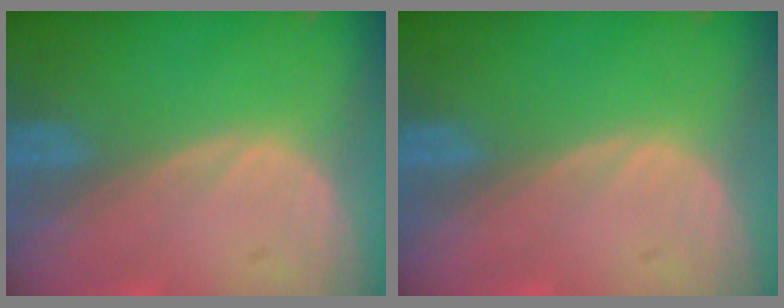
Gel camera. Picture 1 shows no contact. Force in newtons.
{"total": 0.0}